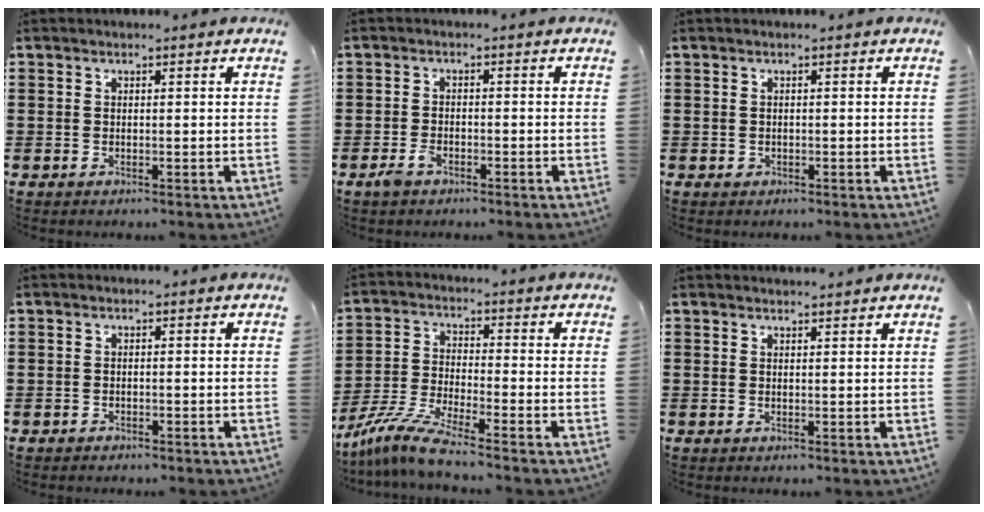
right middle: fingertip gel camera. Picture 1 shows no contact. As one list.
[{"total": 2.4, "force": [-1.5, 1.2, 1.6], "torque": [-0.044, -0.004, -0.033]}, {"total": 0.9, "force": [-0.5, 0.6, 0.3], "torque": [-0.007, 0.001, -0.011]}, {"total": 1.3, "force": [-1.2, 0.4, 0.0], "torque": [-0.004, 0.003, -0.027]}, {"total": 8.0, "force": [-7.0, 0.2, 3.8], "torque": [-0.088, -0.005, -0.142]}, {"total": 1.0, "force": [1.0, -0.1, 0.1], "torque": [-0.004, -0.001, 0.019]}]